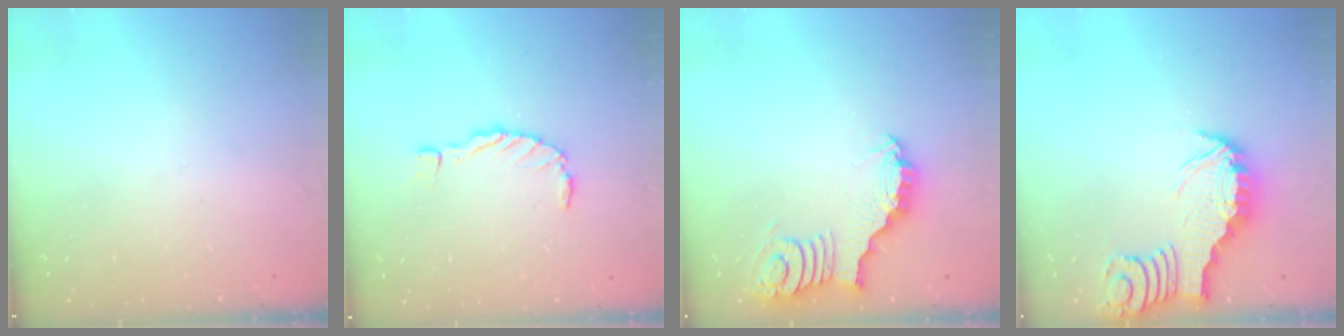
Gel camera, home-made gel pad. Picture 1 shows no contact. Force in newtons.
{"total": 0.0}
{"total": 3.3, "press": 3.3, "slide": 0.1}
{"total": 2.9, "press": 2.9, "slide": 0.3}